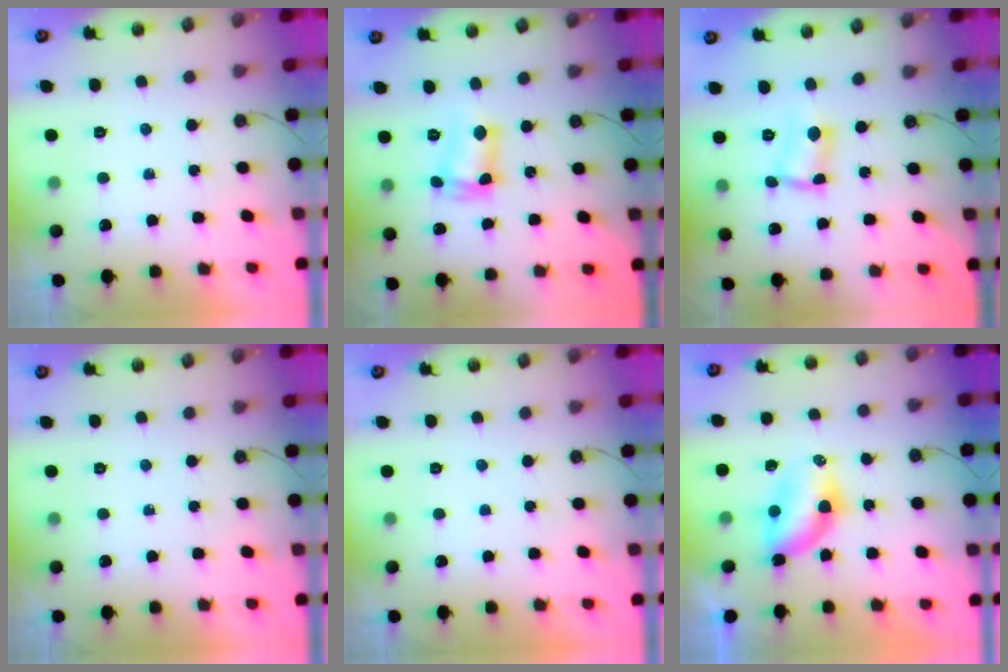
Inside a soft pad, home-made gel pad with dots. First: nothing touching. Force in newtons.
{"total": 8.3, "press": 7.9, "slide": 2.4}
{"total": 2.8, "press": 2.8, "slide": 0.6}
{"total": 0.0}
{"total": 0.0}
{"total": 7.8, "press": 7.0, "slide": 3.5}